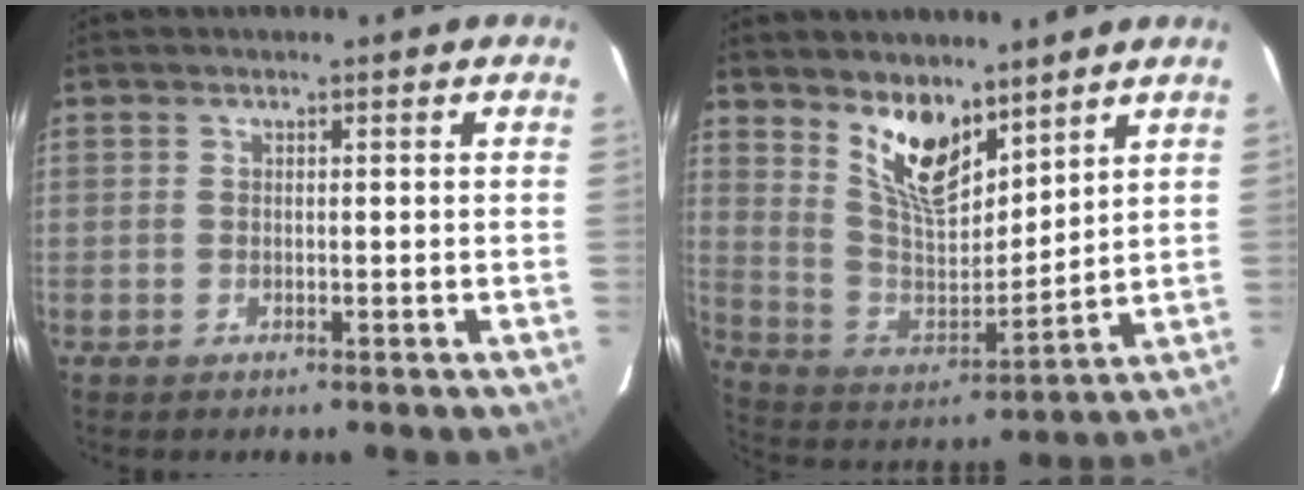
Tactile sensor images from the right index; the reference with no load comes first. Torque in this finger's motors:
{"motor_torque": [0.79, 0.74, 0.65, 0.12]}